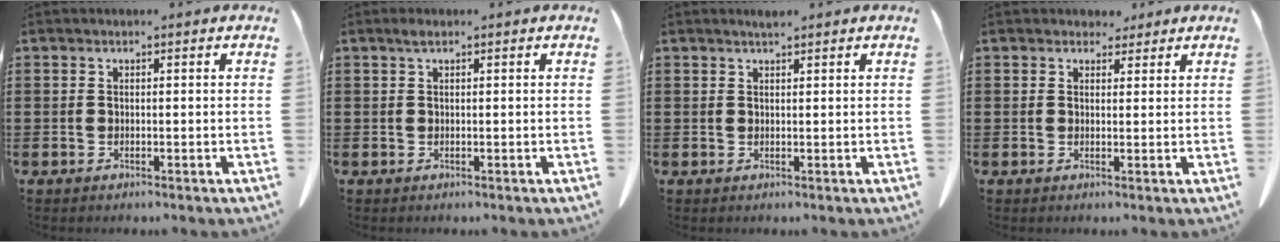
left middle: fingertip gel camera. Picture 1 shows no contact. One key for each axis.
{"total": 0.9, "fx": 0.5, "fy": 0.2, "fz": 0.7, "tx": -0.015, "ty": 0.002, "tz": 0.008}
{"total": 1.2, "fx": 1.1, "fy": 0.1, "fz": 0.6, "tx": -0.012, "ty": -0.001, "tz": 0.021}
{"total": 2.7, "fx": 2.3, "fy": 1.3, "fz": 0.5, "tx": -0.001, "ty": -0.004, "tz": 0.040}